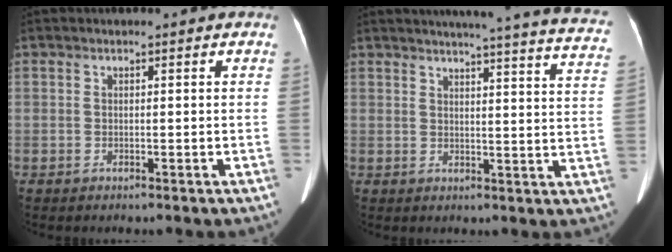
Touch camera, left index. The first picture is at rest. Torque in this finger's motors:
{"motor_torque": [0.79, -1.35, 0.13, 0.07]}